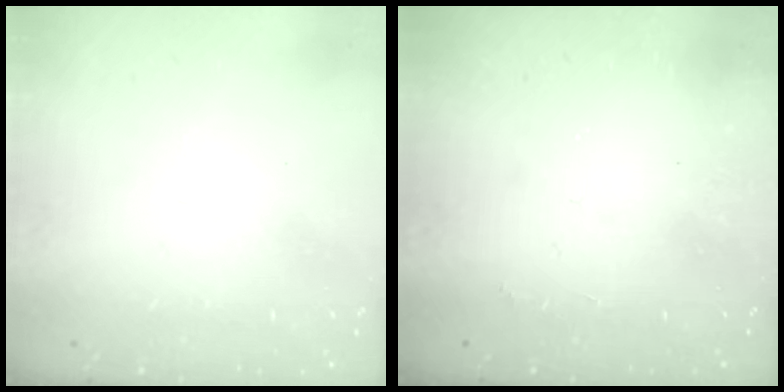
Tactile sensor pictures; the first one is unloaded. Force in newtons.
{"total": 2.5, "press": 2.4, "slide": 0.4}